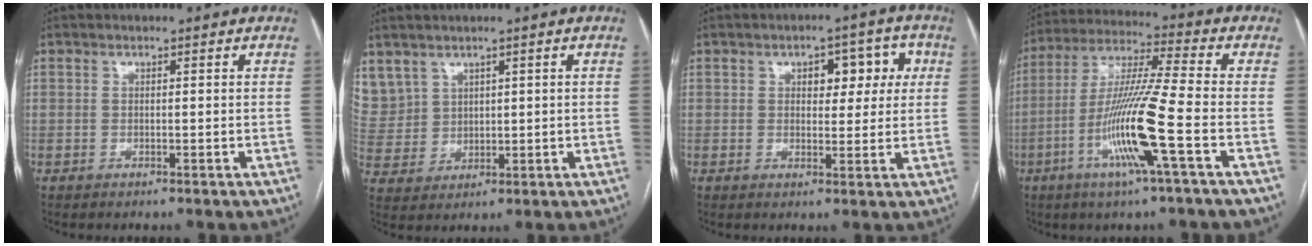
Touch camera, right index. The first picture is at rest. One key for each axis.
{"total": 10.1, "fx": 5.6, "fy": 8.1, "fz": 2.3, "tx": -0.083, "ty": 0.030, "tz": 0.143}
{"total": 6.4, "fx": 1.9, "fy": 3.6, "fz": 4.9, "tx": -0.051, "ty": 0.024, "tz": 0.026}
{"total": 14.4, "fx": -4.9, "fy": -1.0, "fz": 13.5, "tx": -0.271, "ty": -0.012, "tz": -0.101}